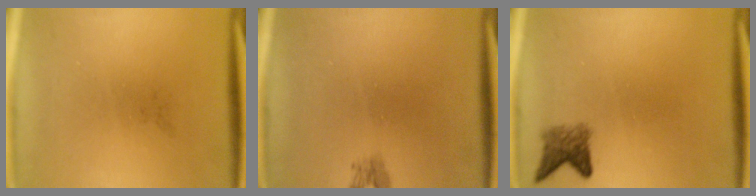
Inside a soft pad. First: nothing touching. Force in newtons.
{"total": 1.1}
{"total": 2.8}